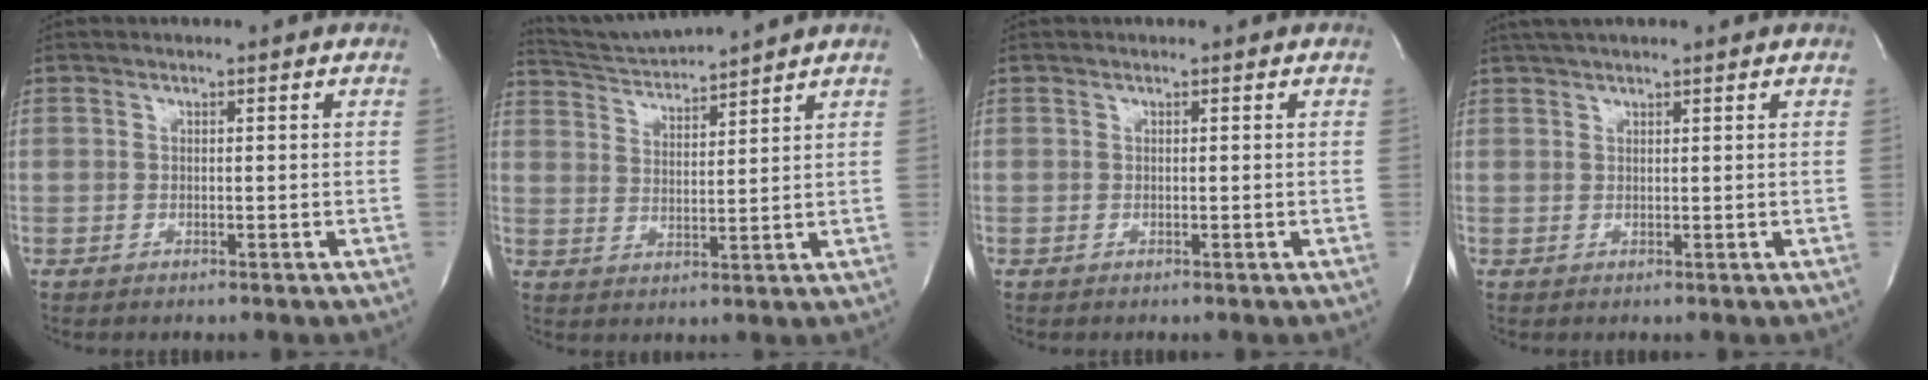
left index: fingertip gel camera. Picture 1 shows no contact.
{"total": 6.7, "force": [6.4, -1.7, 0.8], "torque": [-0.028, -0.006, 0.128]}
{"total": 0.0}
{"total": 3.9, "force": [3.2, 0.3, 2.3], "torque": [-0.036, 0.022, 0.055]}